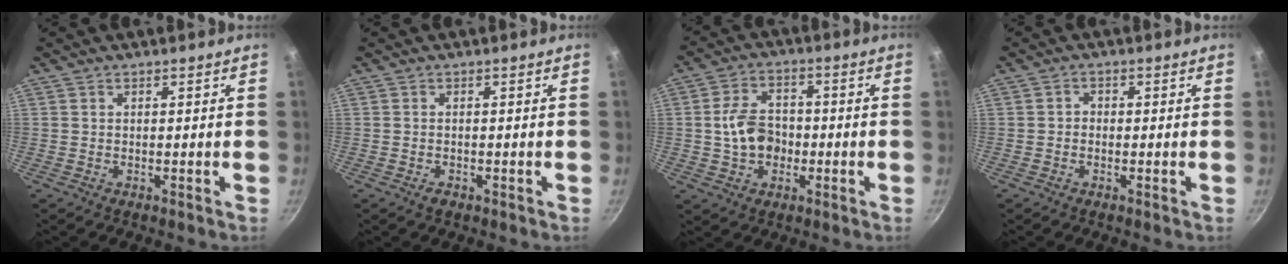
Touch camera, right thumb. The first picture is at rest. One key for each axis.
{"total": 1.3, "fx": -0.8, "fy": 0.8, "fz": 0.7, "tx": -0.015, "ty": 0.001, "tz": -0.013}
{"total": 8.9, "fx": -1.1, "fy": 6.7, "fz": 5.8, "tx": -0.083, "ty": 0.020, "tz": -0.024}
{"total": 1.4, "fx": -0.5, "fy": 1.2, "fz": 0.6, "tx": -0.007, "ty": 0.007, "tz": -0.011}